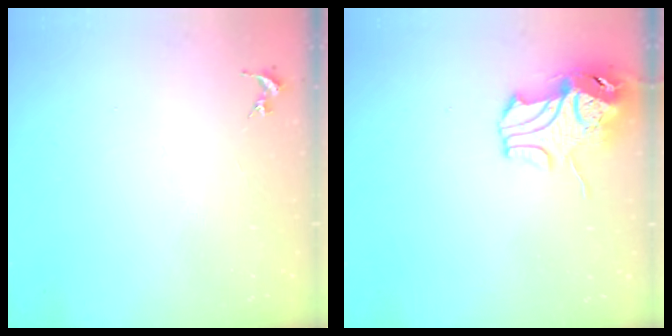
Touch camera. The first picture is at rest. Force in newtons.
{"total": 10.5, "press": 10.4, "slide": 1.5}